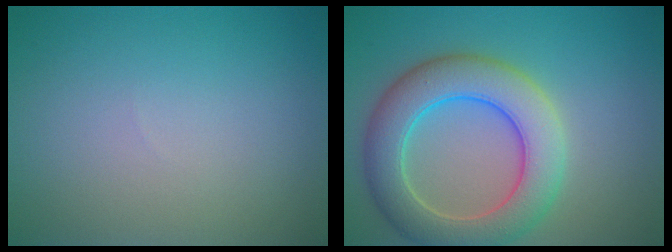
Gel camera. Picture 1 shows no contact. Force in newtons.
{"total": 7.5, "press": 7.5, "slide": 0.4}